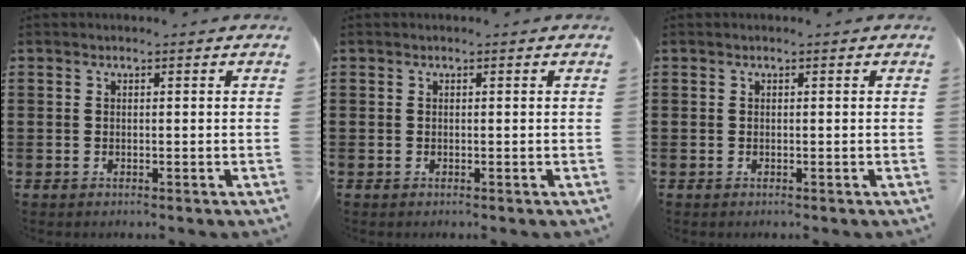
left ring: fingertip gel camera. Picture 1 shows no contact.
{"total": 0.0}
{"total": 0.0}